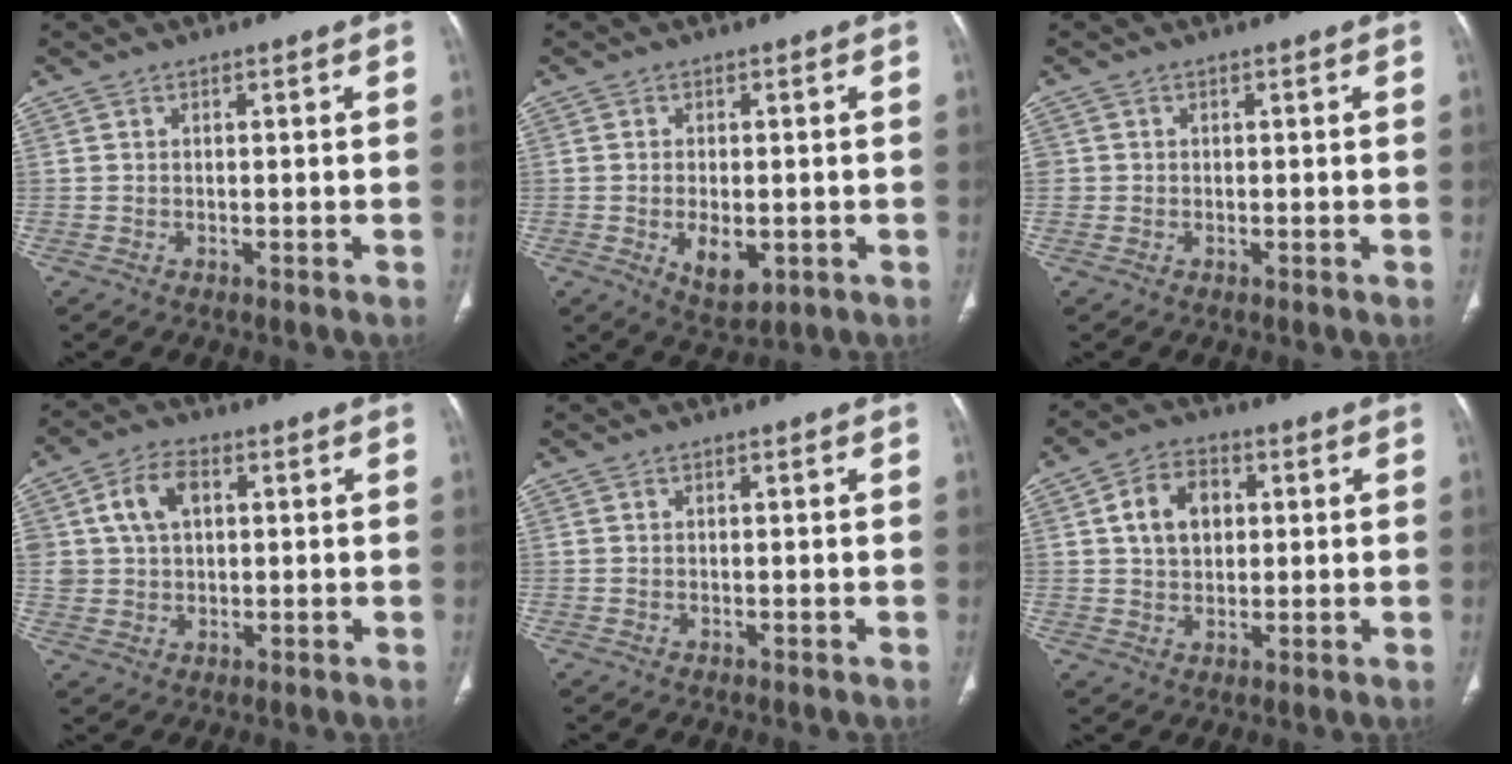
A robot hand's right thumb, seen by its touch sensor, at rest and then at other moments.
{"total": 6.5, "force": [-1.5, 3.6, 5.1], "torque": [-0.073, -0.008, -0.013]}
{"total": 1.1, "force": [0.0, 1.1, 0.1], "torque": [0.007, 0.005, -0.001]}
{"total": 8.0, "force": [2.1, 5.5, 5.3], "torque": [-0.087, 0.005, 0.039]}
{"total": 0.0}
{"total": 8.2, "force": [1.8, 6.0, 5.3], "torque": [-0.067, 0.004, 0.028]}